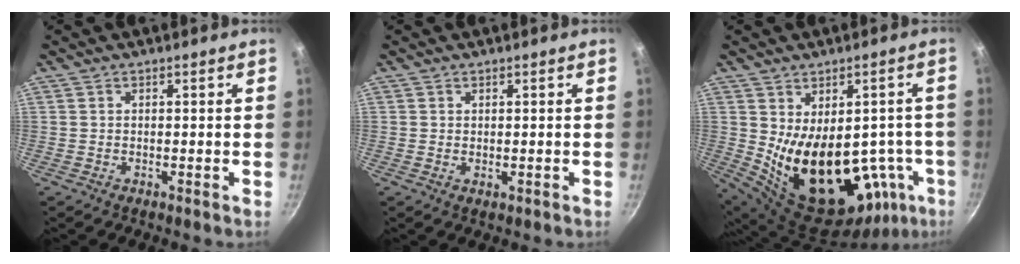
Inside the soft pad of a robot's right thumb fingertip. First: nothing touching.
{"total": 0.6, "force": [0.2, 0.3, 0.5], "torque": [-0.005, -0.007, 0.002]}
{"total": 23.1, "force": [-4.1, 13.9, 18.0], "torque": [-0.219, -0.018, -0.024]}